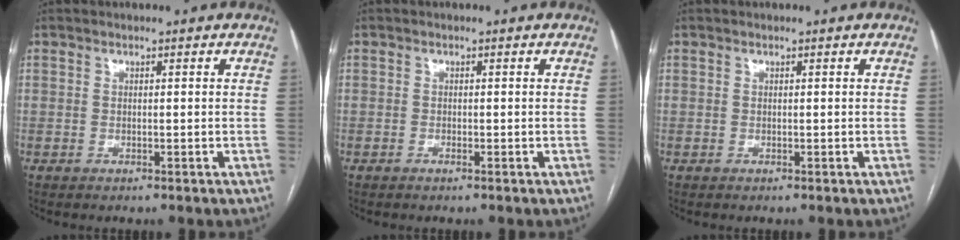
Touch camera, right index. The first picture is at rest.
{"total": 0.5, "force": [-0.4, 0.1, 0.3], "torque": [-0.006, 0.000, -0.006]}
{"total": 0.0}